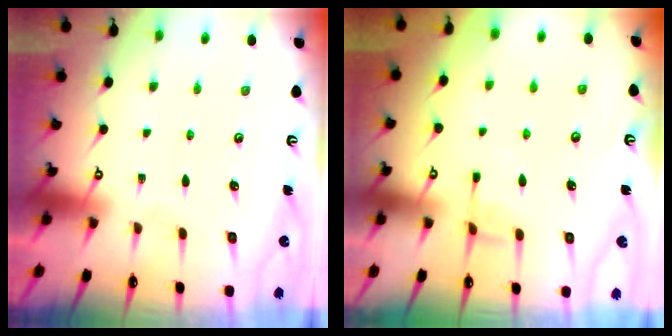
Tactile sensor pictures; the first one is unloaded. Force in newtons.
{"total": 4.2, "press": 4.1, "slide": 0.9}